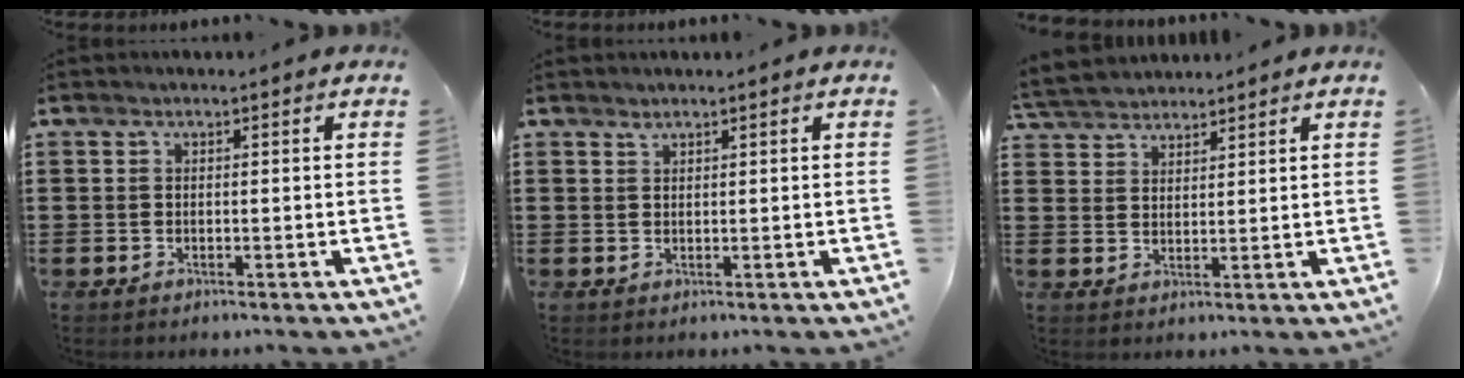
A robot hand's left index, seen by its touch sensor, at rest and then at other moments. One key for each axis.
{"total": 0.8, "fx": 0.7, "fy": 0.1, "fz": 0.2, "tx": -0.006, "ty": -0.001, "tz": 0.014}
{"total": 4.0, "fx": 3.9, "fy": 1.1, "fz": 0.4, "tx": -0.022, "ty": -0.005, "tz": 0.072}